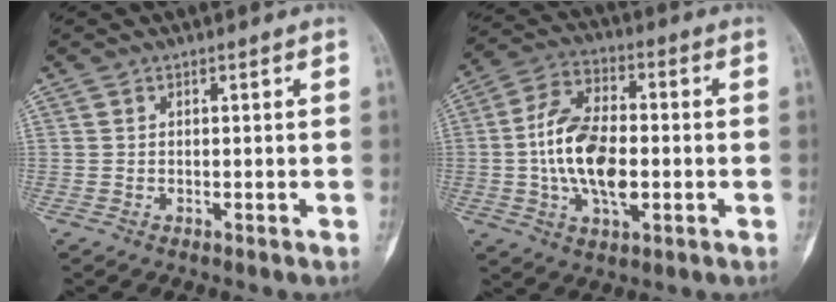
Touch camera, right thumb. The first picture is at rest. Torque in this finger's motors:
{"motor_torque": [0.18, 0.39, 0.29, -0.18, 0.07]}